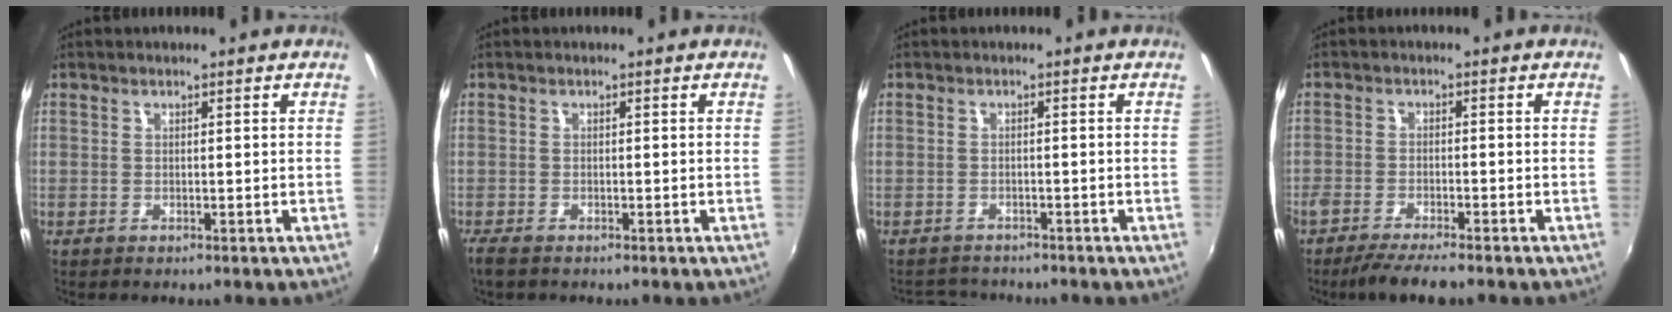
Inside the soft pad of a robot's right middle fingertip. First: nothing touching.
{"total": 2.5, "force": [-2.0, 0.9, 1.3], "torque": [-0.029, -0.010, -0.036]}
{"total": 3.6, "force": [-3.4, 1.3, 0.2], "torque": [-0.014, 0.001, -0.057]}
{"total": 6.6, "force": [-5.5, 0.6, 3.5], "torque": [-0.085, -0.020, -0.098]}